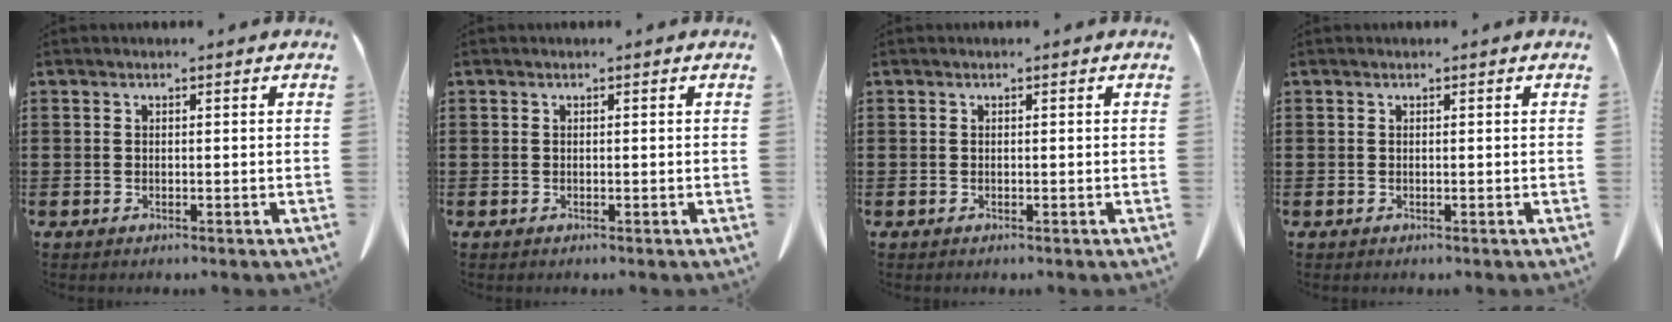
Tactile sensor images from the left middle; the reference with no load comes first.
{"total": 0.0}
{"total": 0.0}
{"total": 0.0}